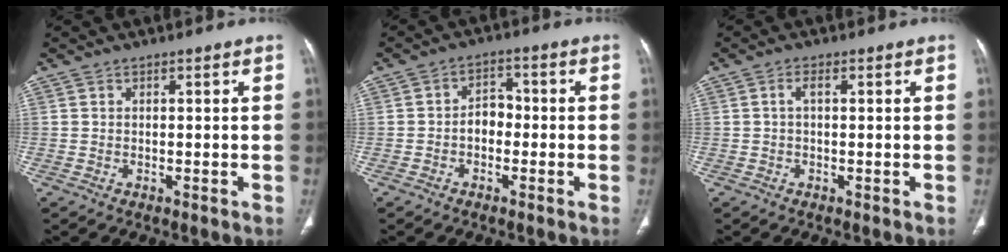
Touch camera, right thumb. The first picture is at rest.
{"total": 4.0, "force": [-1.1, 3.0, 2.5], "torque": [-0.020, 0.022, -0.028]}
{"total": 1.4, "force": [0.2, 0.6, 1.3], "torque": [-0.025, 0.007, 0.001]}